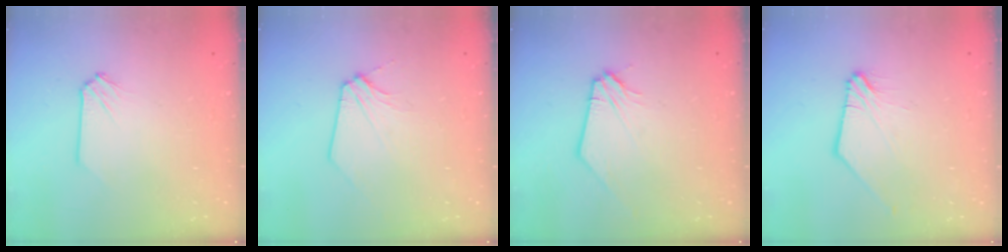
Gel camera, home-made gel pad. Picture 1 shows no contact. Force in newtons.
{"total": 2.3, "press": 2.2, "slide": 0.5}
{"total": 0.8, "press": 0.8, "slide": 0.1}
{"total": 1.0, "press": 1.0, "slide": 0.2}